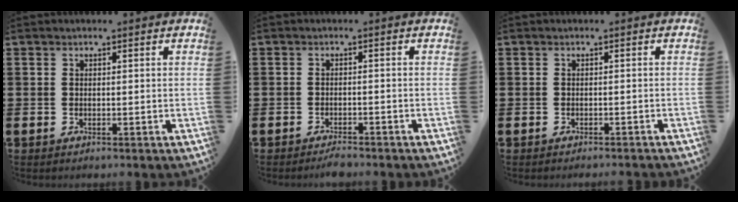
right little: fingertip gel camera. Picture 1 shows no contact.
{"total": 1.4, "force": [-1.4, 0.1, 0.3], "torque": [-0.009, 0.001, -0.027]}
{"total": 0.6, "force": [-0.6, -0.1, 0.1], "torque": [-0.001, -0.002, -0.012]}